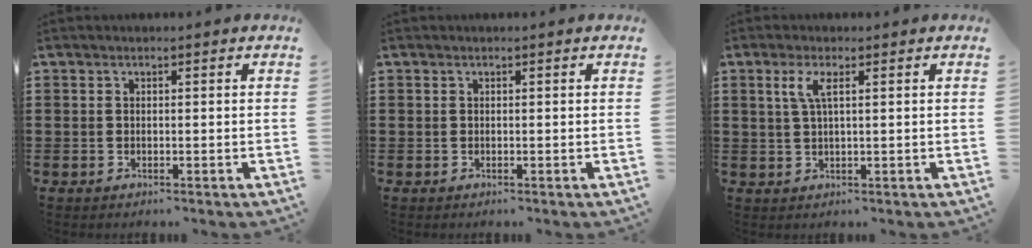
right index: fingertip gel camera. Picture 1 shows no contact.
{"total": 0.0}
{"total": 3.4, "force": [1.2, 0.8, 3.0], "torque": [-0.064, 0.007, 0.018]}